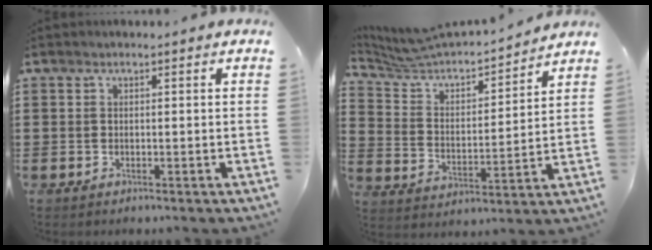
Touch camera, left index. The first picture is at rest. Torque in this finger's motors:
{"motor_torque": [0.38, 0.53, 0.04, 0.03]}